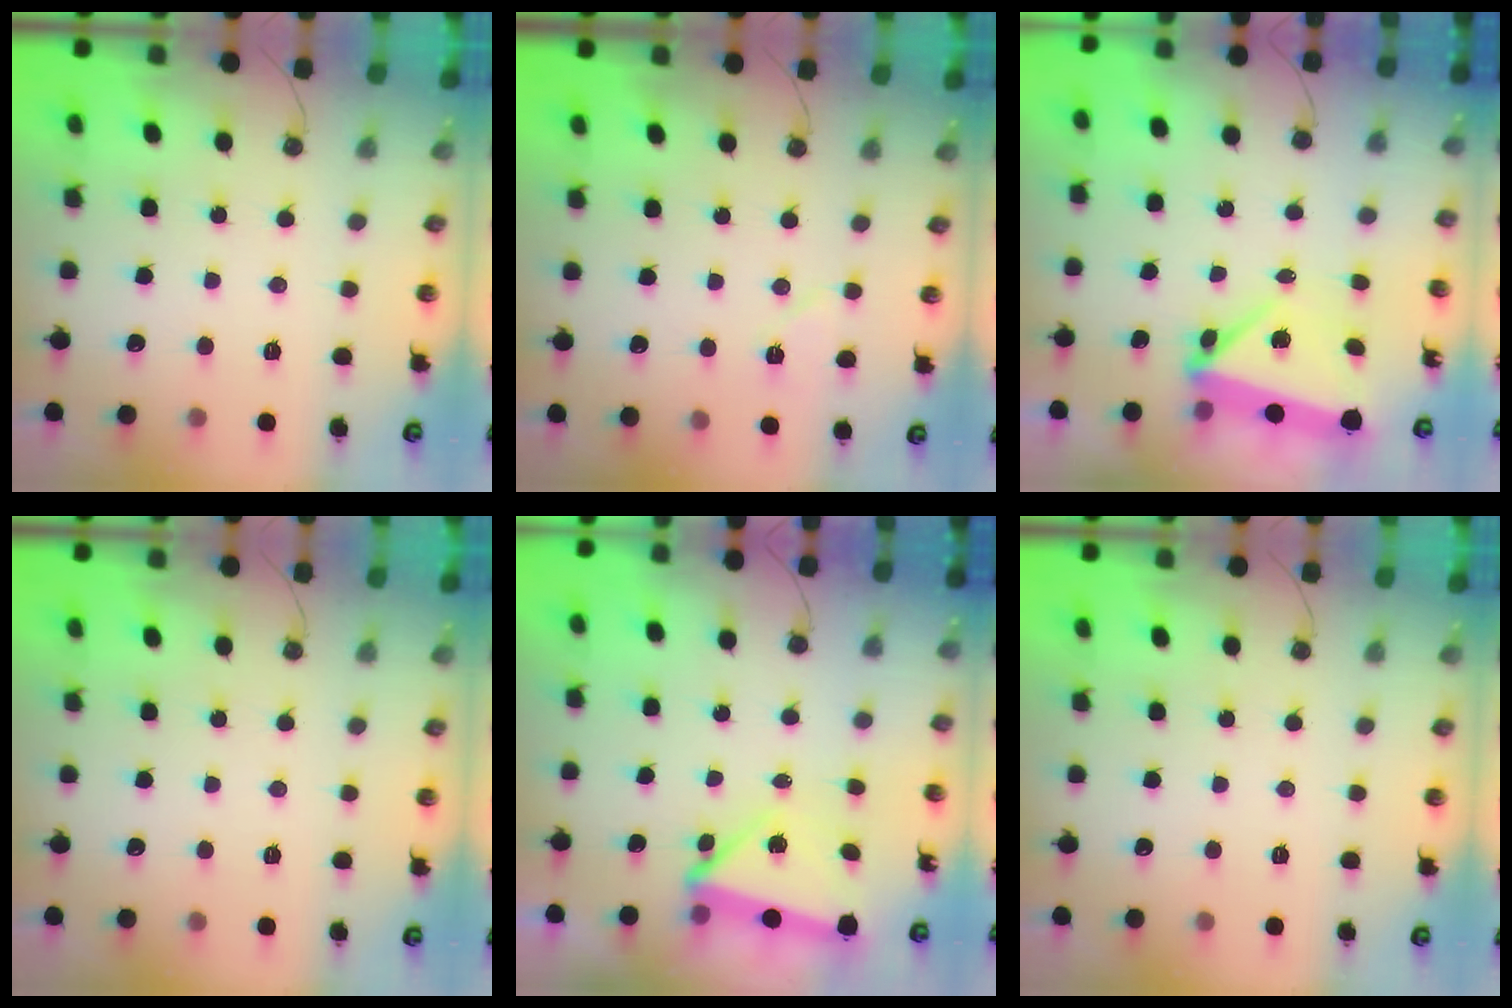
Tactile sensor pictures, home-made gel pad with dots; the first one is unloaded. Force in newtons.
{"total": 6.6, "press": 6.4, "slide": 1.6}
{"total": 7.7, "press": 5.7, "slide": 5.2}
{"total": 0.0}
{"total": 5.3, "press": 5.2, "slide": 0.8}
{"total": 0.0}